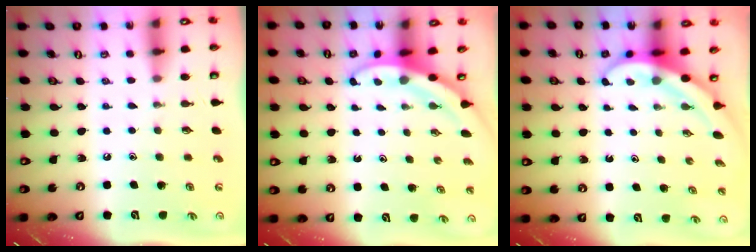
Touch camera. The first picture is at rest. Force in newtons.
{"total": 3.5, "press": 3.5, "slide": 0.2}
{"total": 4.4, "press": 4.4, "slide": 0.3}